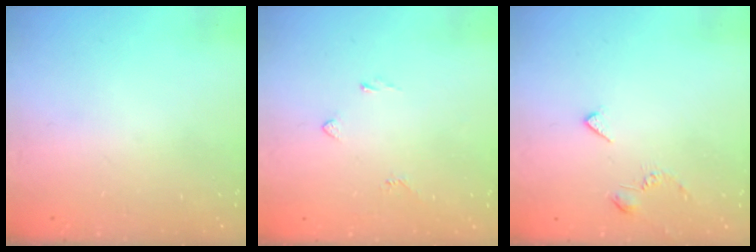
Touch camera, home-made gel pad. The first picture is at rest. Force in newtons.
{"total": 2.3, "press": 2.2, "slide": 0.6}
{"total": 3.0, "press": 2.9, "slide": 0.7}